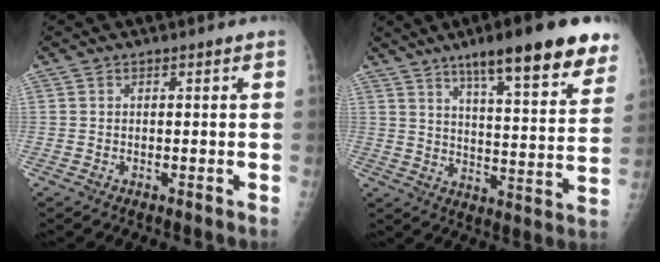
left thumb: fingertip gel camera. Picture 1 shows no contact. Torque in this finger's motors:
{"motor_torque": [2.53, 0.83, 1.28, -0.88, 0.17]}